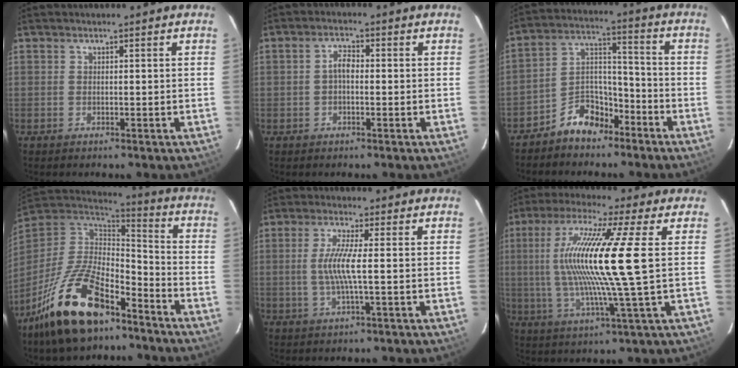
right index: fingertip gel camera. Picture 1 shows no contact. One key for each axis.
{"total": 2.6, "fx": -0.3, "fy": 1.5, "fz": 2.1, "tx": -0.041, "ty": 0.008, "tz": -0.005}
{"total": 9.0, "fx": -6.8, "fy": 5.1, "fz": 3.0, "tx": -0.056, "ty": 0.045, "tz": -0.119}
{"total": 21.3, "fx": -14.0, "fy": 9.2, "fz": 13.2, "tx": -0.268, "ty": -0.019, "tz": -0.242}
{"total": 6.0, "fx": -0.4, "fy": 0.0, "fz": 6.0, "tx": -0.122, "ty": -0.006, "tz": -0.005}
{"total": 17.3, "fx": 1.8, "fy": -0.4, "fz": 17.2, "tx": -0.315, "ty": -0.003, "tz": 0.036}